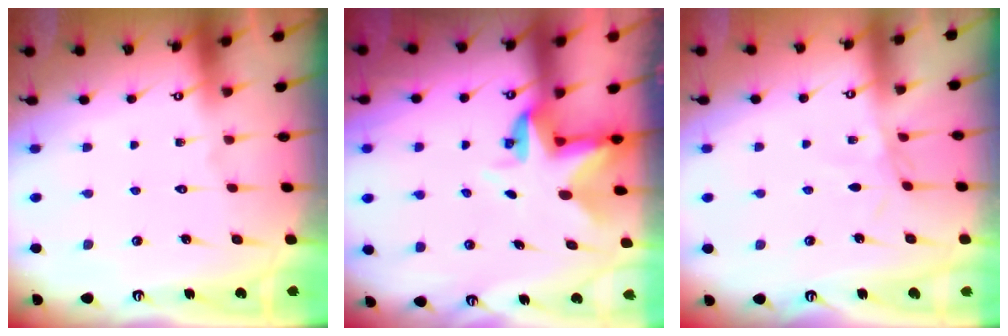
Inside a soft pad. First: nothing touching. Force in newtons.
{"total": 4.4, "press": 4.3, "slide": 0.4}
{"total": 2.2, "press": 2.2, "slide": 0.3}